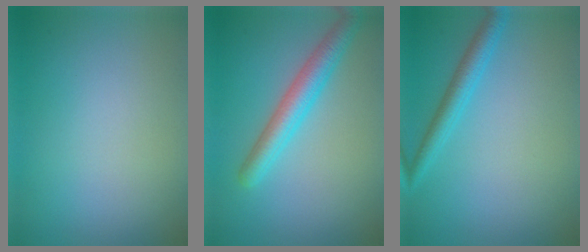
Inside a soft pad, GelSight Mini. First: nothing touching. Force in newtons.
{"total": 3.7, "press": 3.7, "slide": 0.2}
{"total": 2.5, "press": 2.5, "slide": 0.1}